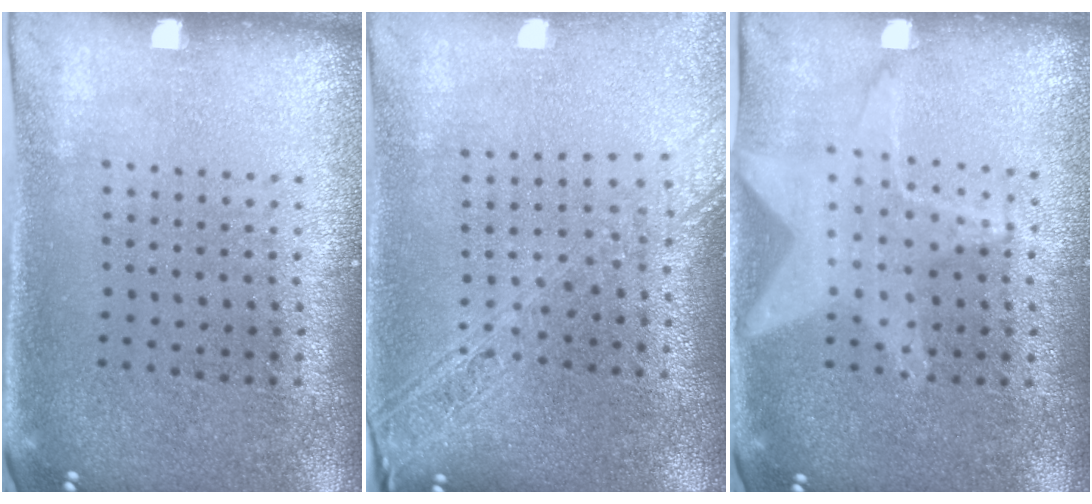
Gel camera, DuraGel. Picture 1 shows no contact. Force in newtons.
{"total": 2.1, "press": 1.8, "slide": 1.1}
{"total": 1.2, "press": 1.2, "slide": 0.2}